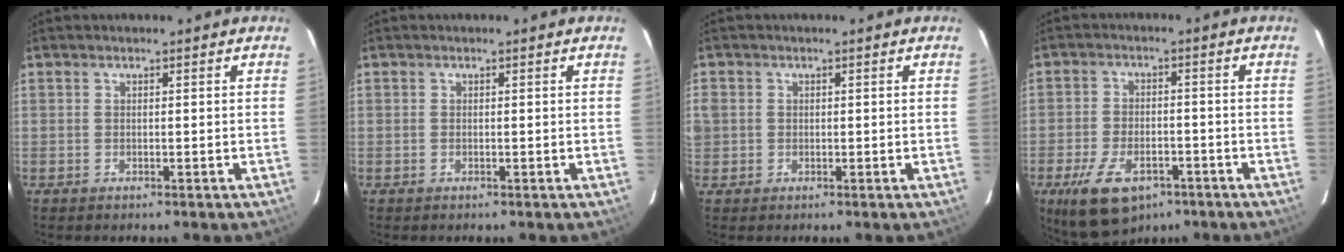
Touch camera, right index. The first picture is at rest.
{"total": 0.0}
{"total": 2.2, "force": [-0.3, 2.1, 0.4], "torque": [-0.009, -0.001, -0.007]}
{"total": 12.3, "force": [-7.2, 6.4, 7.6], "torque": [-0.167, -0.021, -0.116]}